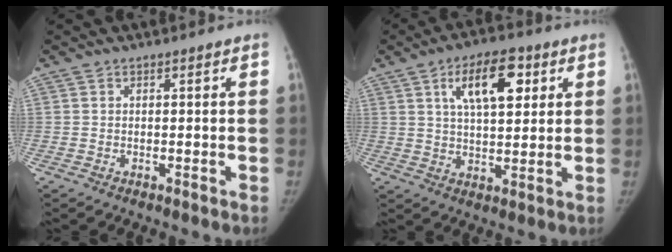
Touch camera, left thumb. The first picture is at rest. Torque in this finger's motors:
{"motor_torque": [-0.03, 0.28, 0.51, 0.42, 0.11]}